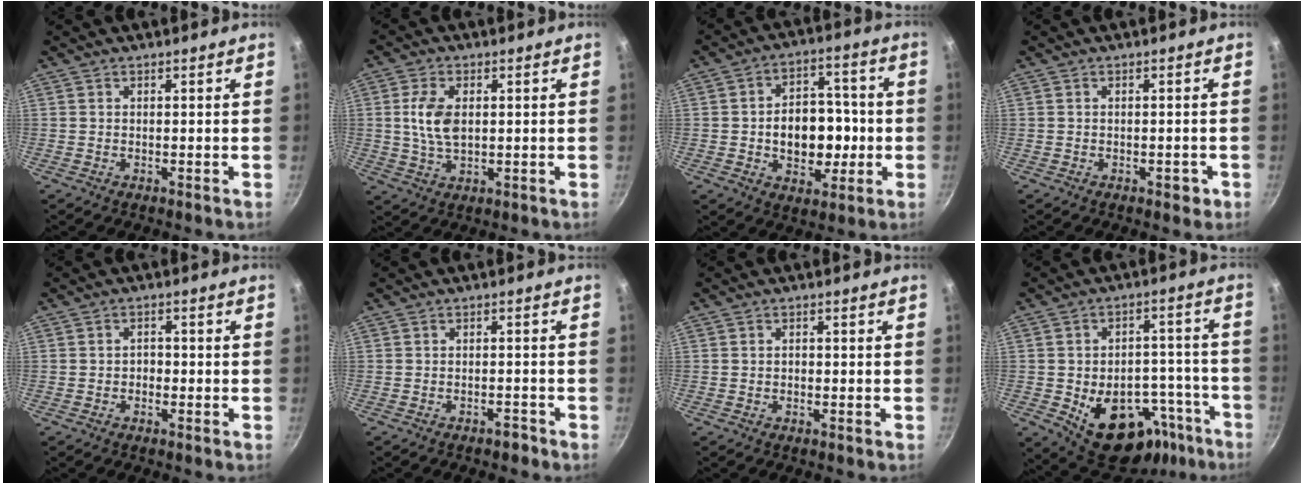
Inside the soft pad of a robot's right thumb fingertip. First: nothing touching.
{"total": 7.4, "force": [0.9, 4.3, 6.0], "torque": [-0.114, -0.001, 0.018]}
{"total": 13.5, "force": [-1.6, 9.7, 9.3], "torque": [-0.093, 0.020, -0.020]}
{"total": 1.9, "force": [-0.9, 1.2, 1.2], "torque": [-0.003, 0.012, -0.005]}
{"total": 2.0, "force": [-0.7, 1.5, 1.0], "torque": [-0.007, 0.010, -0.012]}
{"total": 1.8, "force": [-1.5, 0.7, 0.7], "torque": [-0.001, 0.020, -0.013]}
{"total": 0.9, "force": [-0.3, 0.7, 0.5], "torque": [-0.008, 0.003, -0.005]}
{"total": 20.4, "force": [-10.0, 12.9, 12.3], "torque": [-0.119, 0.044, -0.121]}